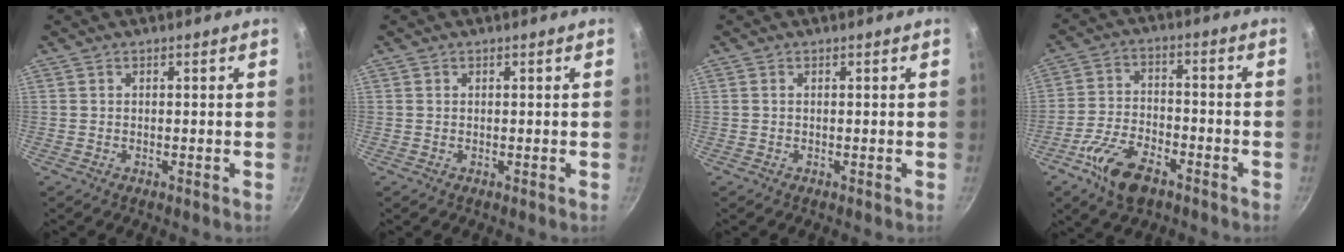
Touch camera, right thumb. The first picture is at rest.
{"total": 0.0}
{"total": 0.0}
{"total": 10.6, "force": [-6.2, 5.1, 7.0], "torque": [-0.130, 0.031, -0.119]}